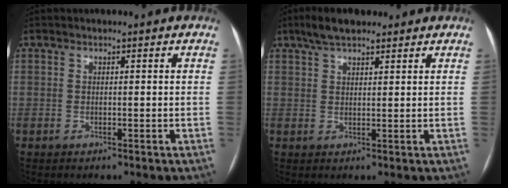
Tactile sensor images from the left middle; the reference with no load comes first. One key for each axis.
{"total": 5.8, "fx": 4.2, "fy": 2.1, "fz": 3.4, "tx": -0.070, "ty": 0.025, "tz": 0.073}